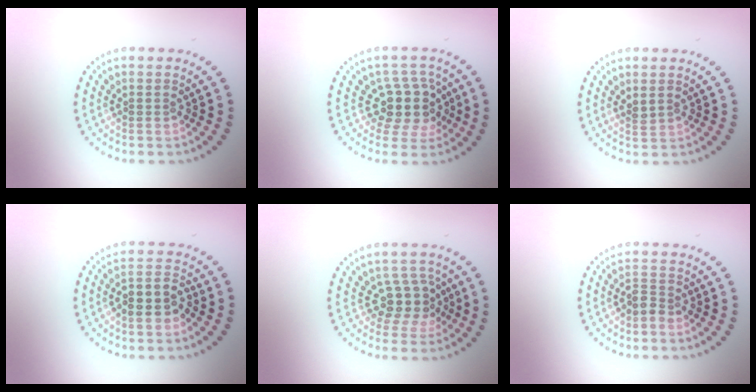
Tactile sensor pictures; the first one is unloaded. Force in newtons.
{"total": 3.8, "press": 3.0, "slide": 2.3}
{"total": 0.9, "press": 0.7, "slide": 0.5}
{"total": 3.0, "press": 2.7, "slide": 1.2}
{"total": 3.0, "press": 2.2, "slide": 2.0}
{"total": 1.4, "press": 1.1, "slide": 1.0}